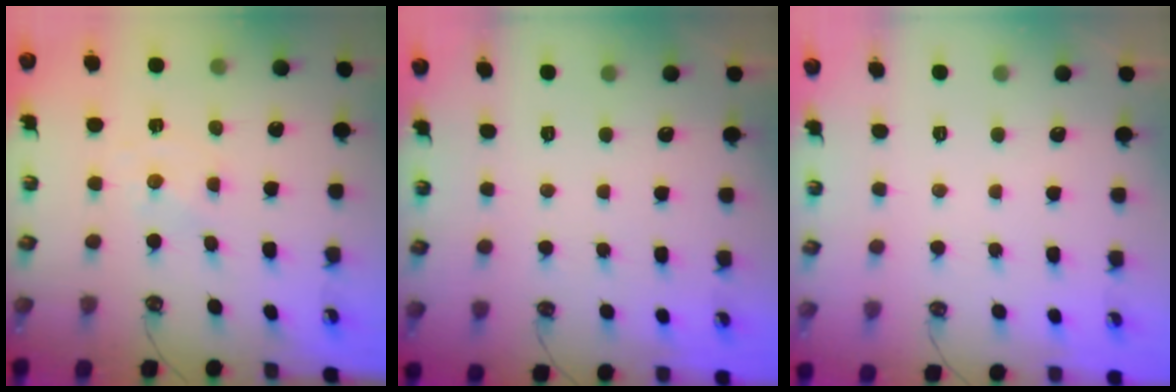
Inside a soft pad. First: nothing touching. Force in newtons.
{"total": 0.0}
{"total": 0.0}